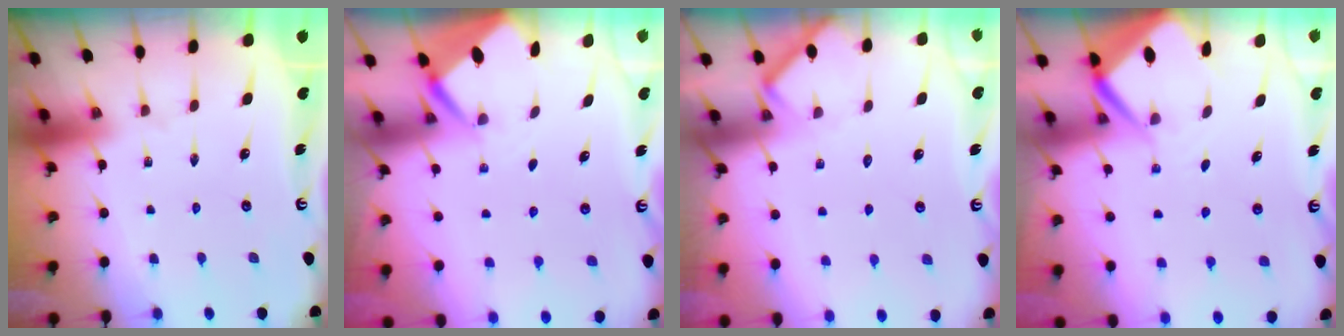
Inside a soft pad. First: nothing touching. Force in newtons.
{"total": 2.7, "press": 2.7, "slide": 0.3}
{"total": 4.4, "press": 4.4, "slide": 0.5}
{"total": 4.9, "press": 4.9, "slide": 0.3}